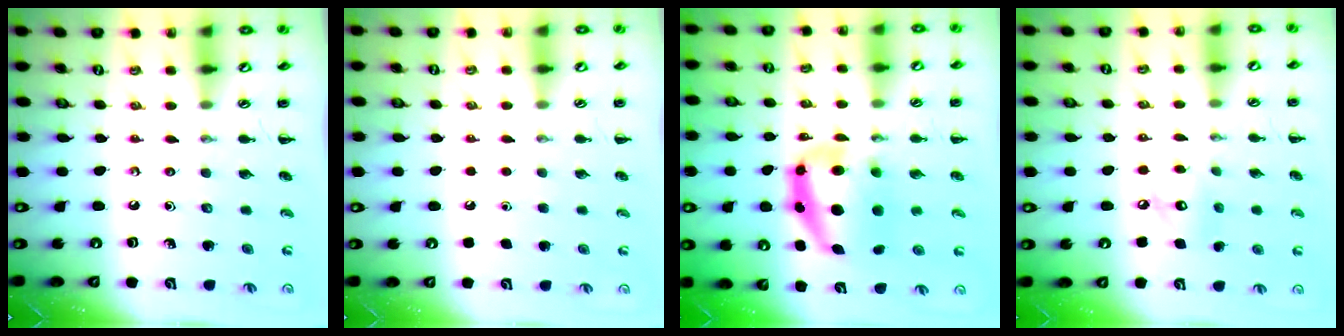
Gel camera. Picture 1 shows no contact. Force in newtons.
{"total": 1.6, "press": 1.6, "slide": 0.1}
{"total": 10.5, "press": 10.2, "slide": 2.6}
{"total": 7.0, "press": 6.9, "slide": 1.0}